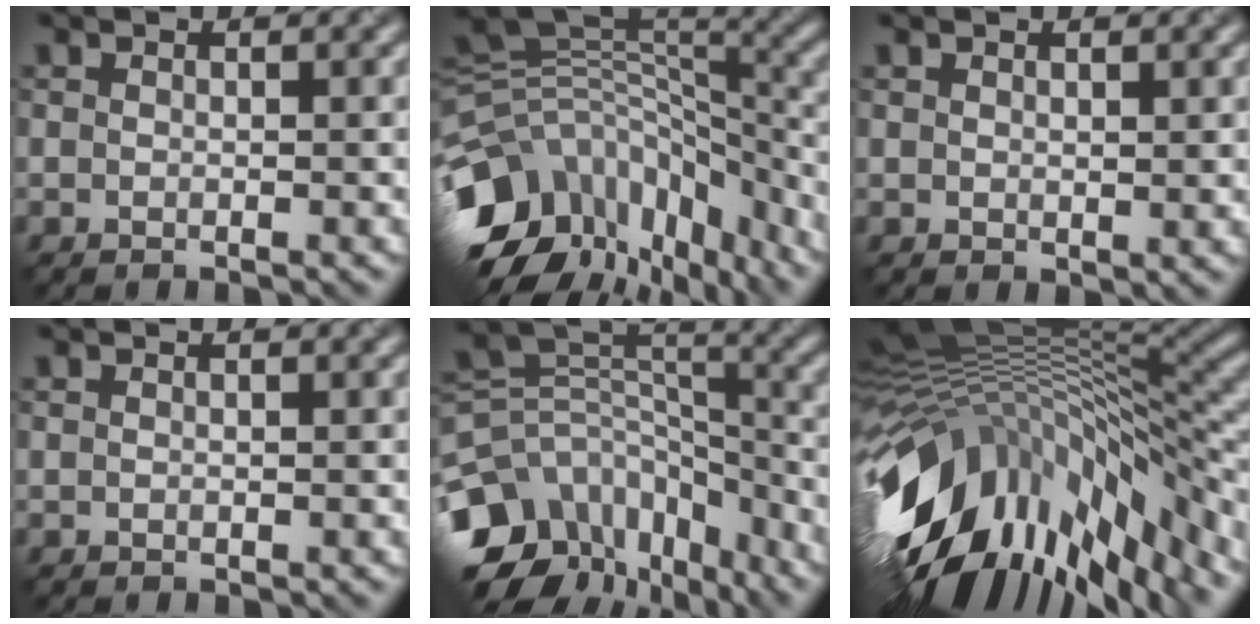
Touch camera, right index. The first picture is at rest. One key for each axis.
{"total": 14.5, "fx": -7.7, "fy": 8.2, "fz": 9.1, "tx": -0.198, "ty": 0.011, "tz": -0.125}
{"total": 0.9, "fx": 0.7, "fy": 0.4, "fz": 0.4, "tx": -0.007, "ty": -0.003, "tz": 0.016}
{"total": 0.0}
{"total": 12.0, "fx": -7.9, "fy": 7.8, "fz": 4.5, "tx": -0.095, "ty": 0.024, "tz": -0.119}
{"total": 16.0, "fx": -5.4, "fy": 6.2, "fz": 13.7, "tx": -0.250, "ty": 0.002, "tz": -0.092}